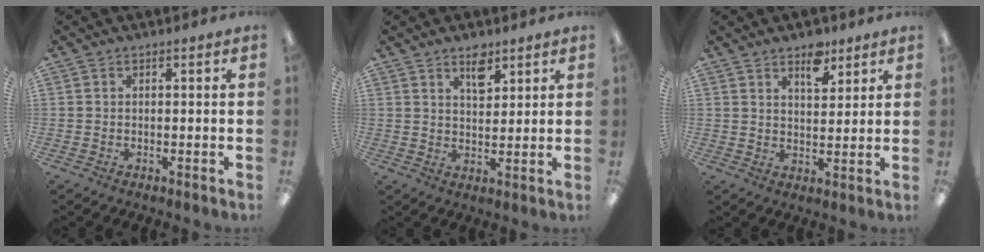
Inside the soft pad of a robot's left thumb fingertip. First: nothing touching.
{"total": 6.0, "force": [4.1, 2.8, 3.4], "torque": [-0.036, -0.021, 0.066]}
{"total": 6.8, "force": [4.7, 3.4, 3.5], "torque": [-0.034, -0.024, 0.076]}